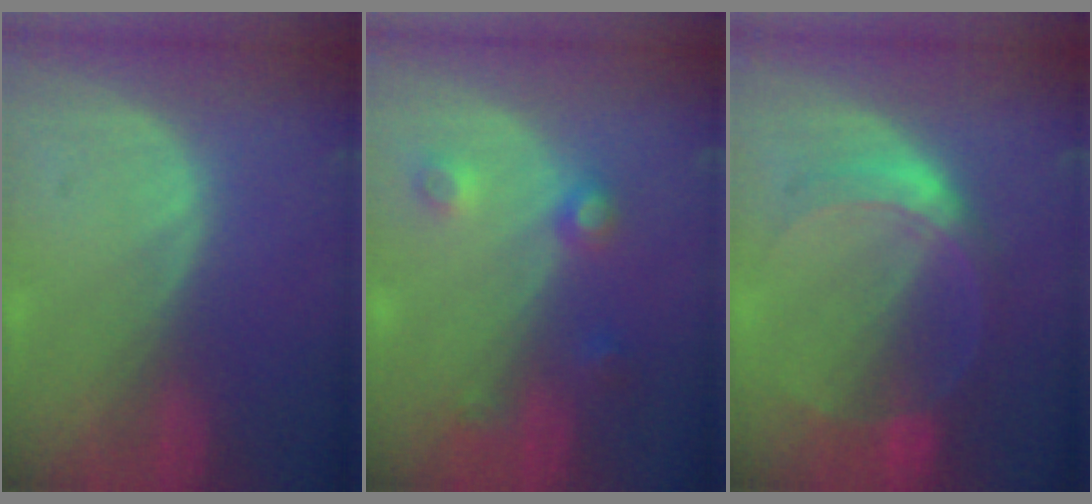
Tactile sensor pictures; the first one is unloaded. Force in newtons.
{"total": 4.2, "press": 3.7, "slide": 1.9}
{"total": 6.3, "press": 6.3, "slide": 0.1}